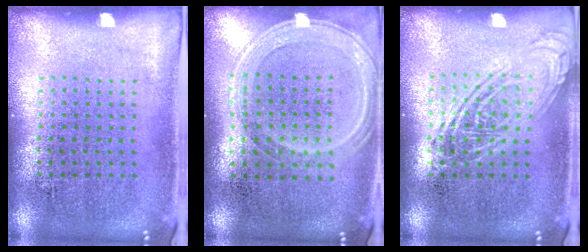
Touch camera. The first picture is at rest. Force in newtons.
{"total": 1.2, "press": 1.1, "slide": 0.5}
{"total": 2.6, "press": 2.6, "slide": 0.4}